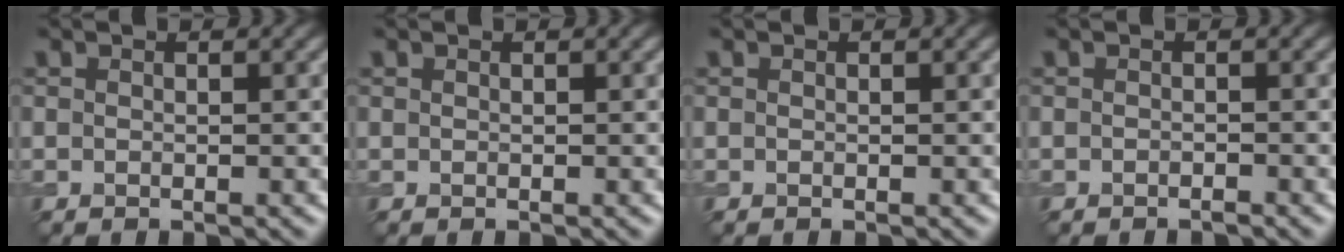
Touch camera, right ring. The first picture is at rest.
{"total": 0.0}
{"total": 0.0}
{"total": 0.5, "force": [-0.5, 0.1, 0.2], "torque": [-0.001, 0.001, -0.007]}